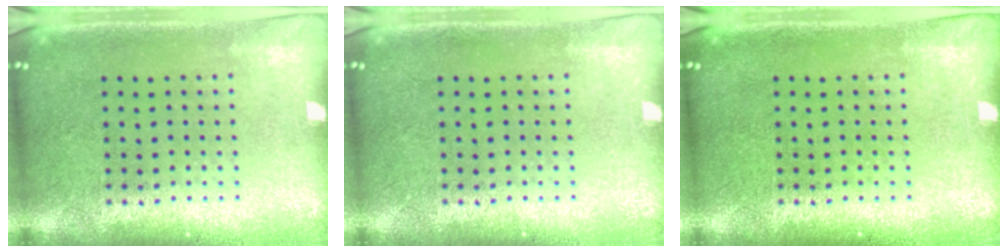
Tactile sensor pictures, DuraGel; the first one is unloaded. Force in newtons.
{"total": 0.0}
{"total": 0.0}